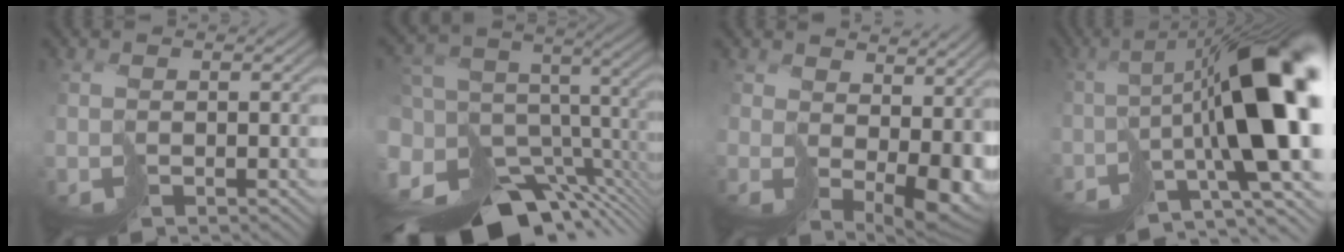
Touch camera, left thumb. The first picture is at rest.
{"total": 14.7, "force": [-4.3, 8.8, 11.0], "torque": [-0.213, 0.004, -0.056]}
{"total": 7.9, "force": [2.0, 5.2, 5.6], "torque": [-0.101, -0.038, 0.065]}
{"total": 16.7, "force": [-3.3, 5.3, 15.5], "torque": [-0.201, -0.007, -0.047]}